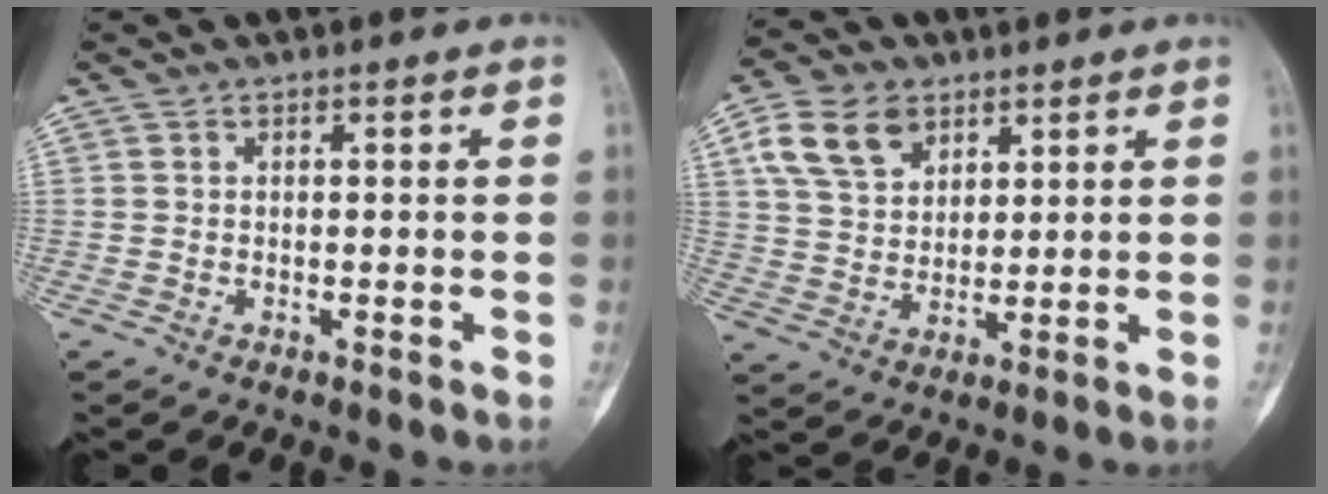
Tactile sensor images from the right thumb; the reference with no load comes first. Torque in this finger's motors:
{"motor_torque": [-0.07, 0.18, 0.51, 0.08, 0.26]}